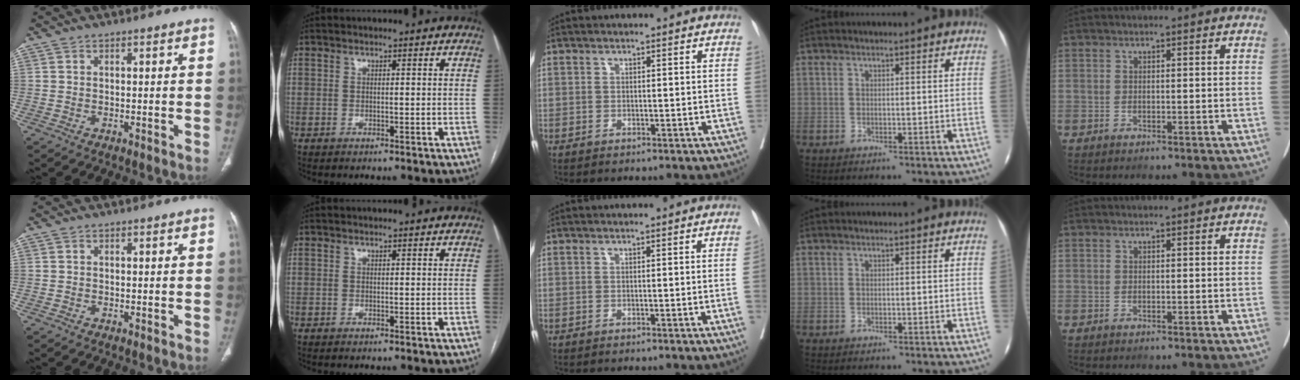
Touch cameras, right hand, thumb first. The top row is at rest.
{"middle": {"total": 1.1, "force": [-0.2, -0.4, 1.0], "torque": [-0.010, 0.001, -0.003]}}